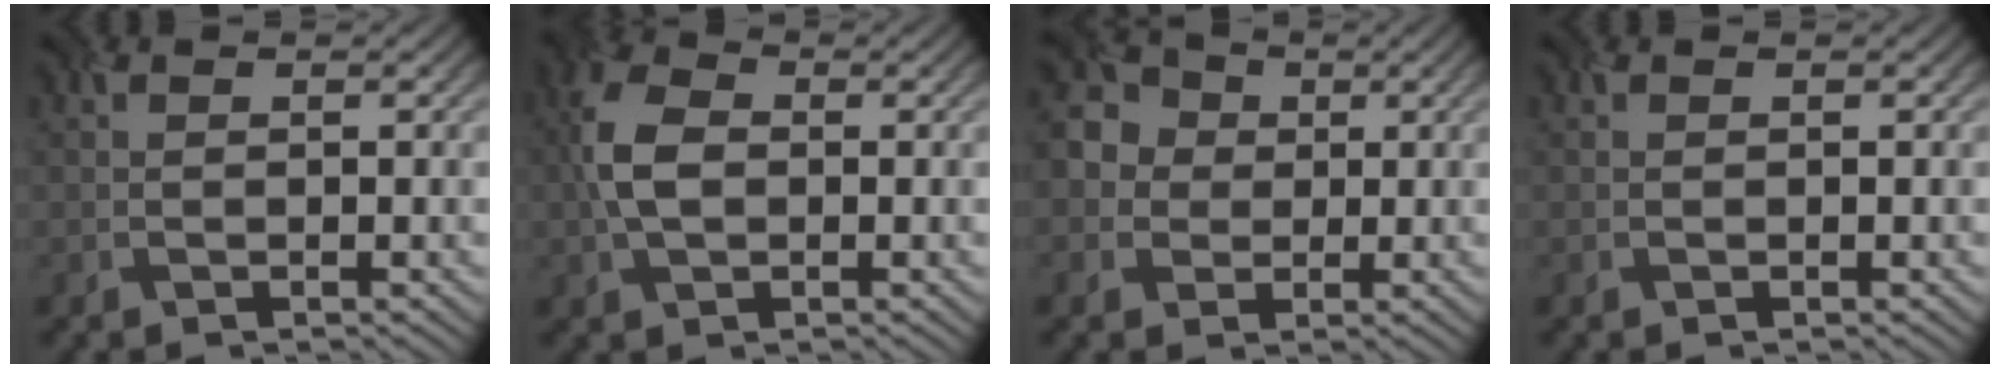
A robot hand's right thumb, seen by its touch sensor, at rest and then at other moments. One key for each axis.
{"total": 5.7, "fx": -0.1, "fy": 3.8, "fz": 4.3, "tx": -0.108, "ty": 0.004, "tz": -0.012}
{"total": 5.4, "fx": 0.2, "fy": 5.1, "fz": 1.7, "tx": -0.050, "ty": 0.009, "tz": -0.012}
{"total": 0.0}